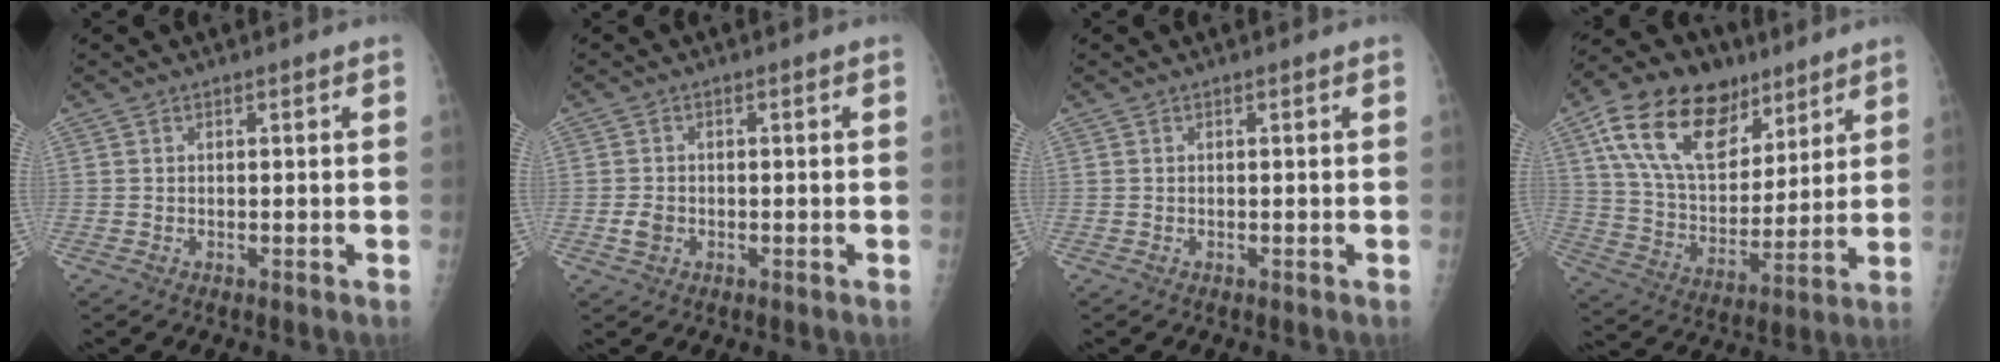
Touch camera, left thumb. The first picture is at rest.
{"total": 2.4, "force": [-0.6, 1.9, 1.4], "torque": [-0.021, 0.002, -0.010]}
{"total": 0.0}
{"total": 22.1, "force": [11.9, 13.2, 13.3], "torque": [-0.208, -0.026, 0.211]}